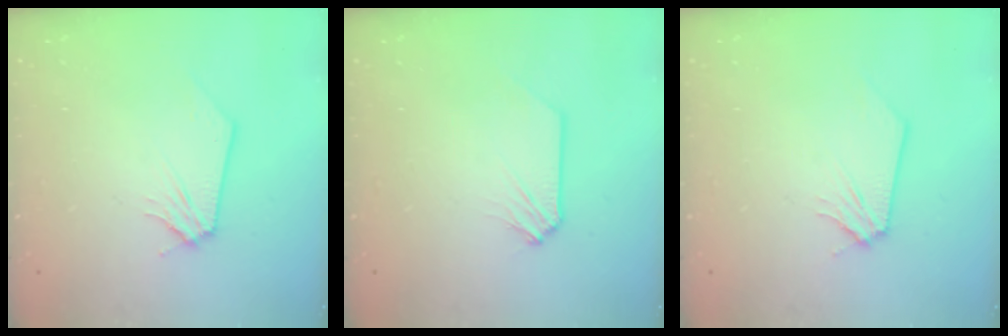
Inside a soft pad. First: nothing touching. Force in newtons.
{"total": 0.0}
{"total": 0.0}